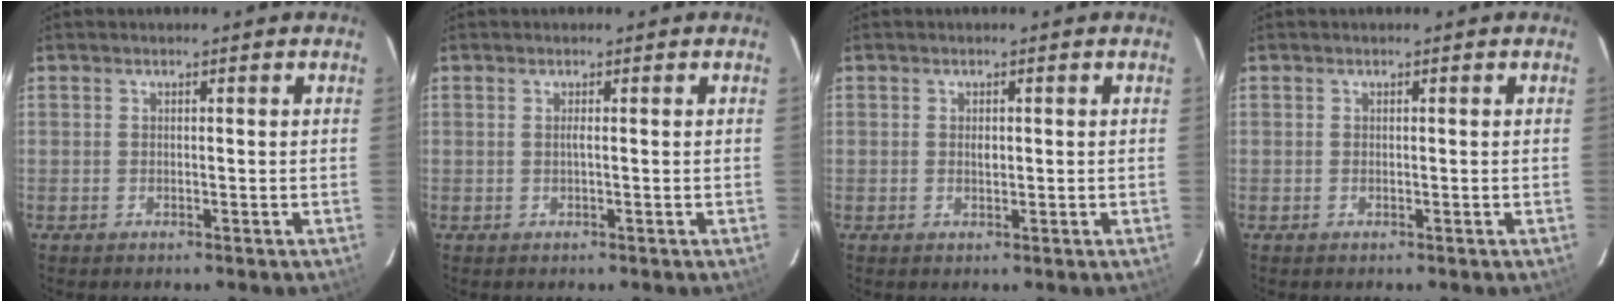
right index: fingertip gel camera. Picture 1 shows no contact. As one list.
[{"total": 0.6, "force": [0.0, -0.2, 0.6], "torque": [-0.010, -0.001, -0.001]}, {"total": 1.1, "force": [0.0, 0.7, 0.8], "torque": [-0.012, 0.001, 0.001]}, {"total": 0.0}]